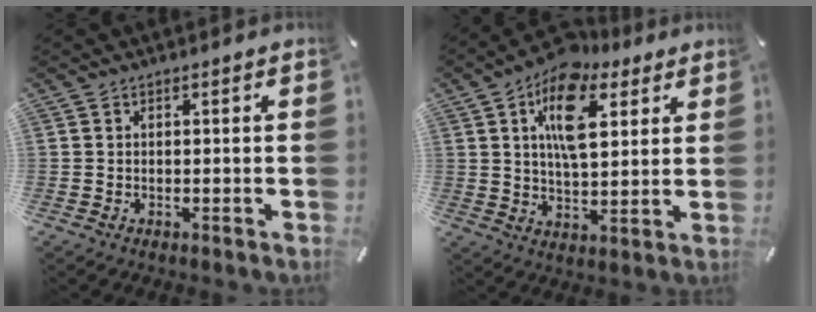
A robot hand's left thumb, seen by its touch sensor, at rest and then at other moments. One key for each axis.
{"total": 14.9, "fx": 6.7, "fy": 8.1, "fz": 10.5, "tx": -0.184, "ty": -0.013, "tz": 0.114}